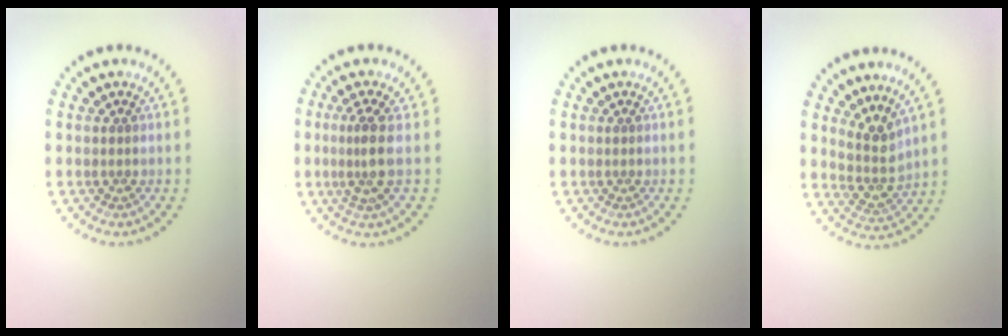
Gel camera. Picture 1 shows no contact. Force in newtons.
{"total": 2.7, "press": 1.9, "slide": 1.9}
{"total": 0.0}
{"total": 2.8, "press": 2.1, "slide": 1.8}